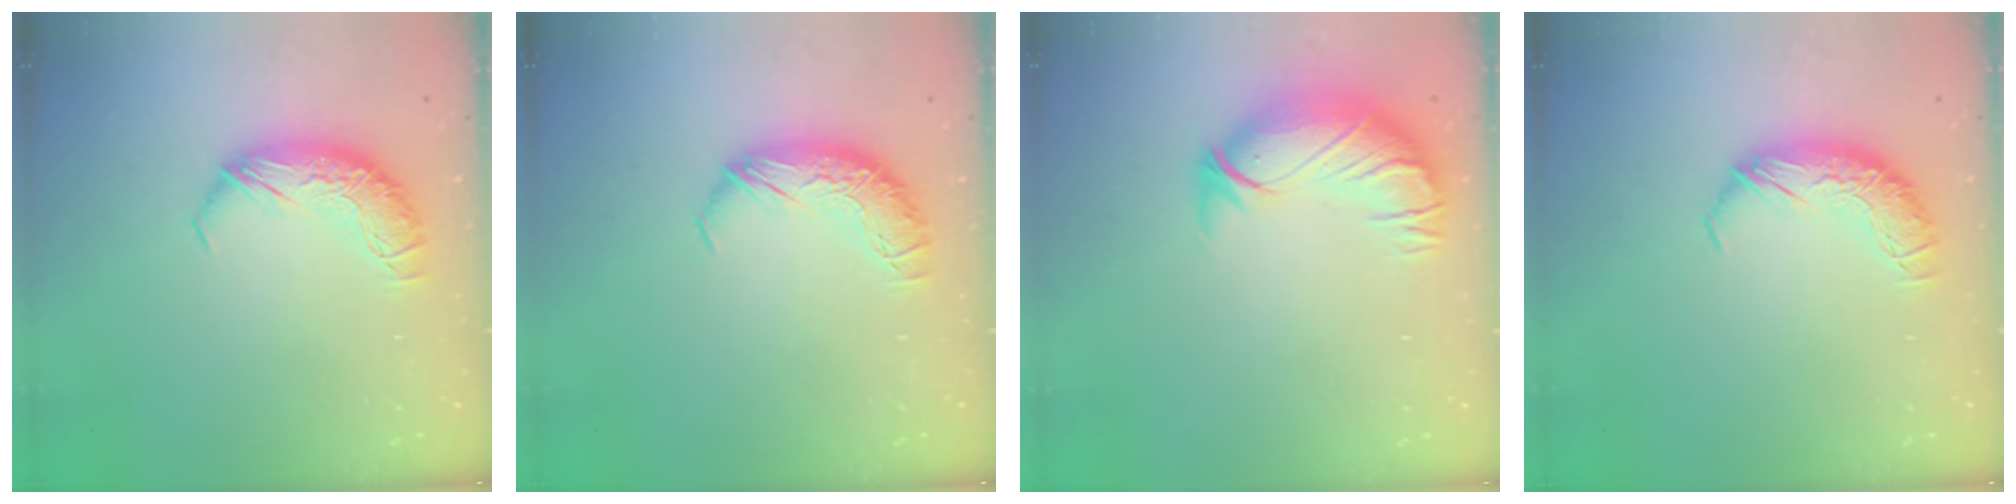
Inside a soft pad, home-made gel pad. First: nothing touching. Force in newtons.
{"total": 0.0}
{"total": 2.9, "press": 0.4, "slide": 2.9}
{"total": 0.0}